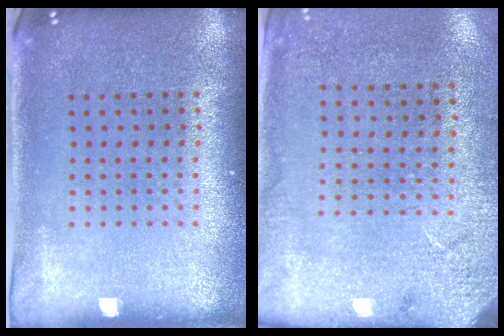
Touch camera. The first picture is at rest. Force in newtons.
{"total": 2.7, "press": 2.2, "slide": 1.5}